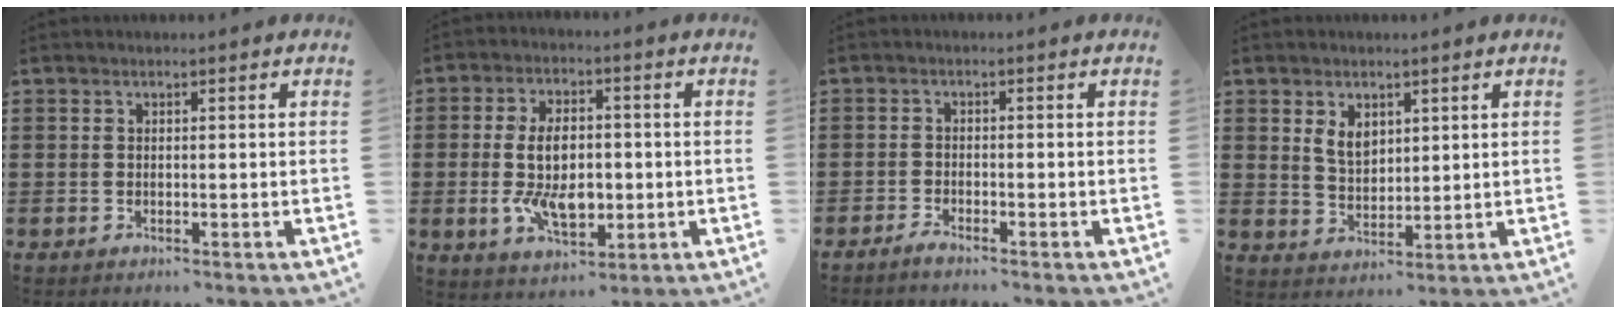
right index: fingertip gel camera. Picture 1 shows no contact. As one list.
[{"total": 9.4, "force": [-0.7, 5.3, 7.7], "torque": [-0.148, 0.000, -0.017]}, {"total": 1.5, "force": [-1.4, 0.0, 0.4], "torque": [-0.009, -0.001, -0.027]}, {"total": 4.1, "force": [2.0, 2.7, 2.4], "torque": [-0.047, 0.005, 0.034]}]